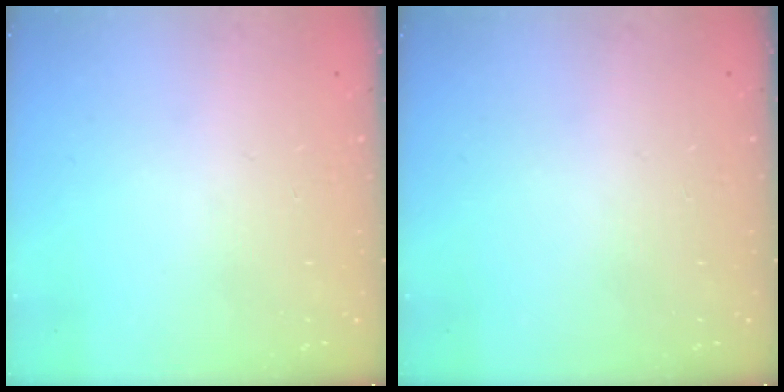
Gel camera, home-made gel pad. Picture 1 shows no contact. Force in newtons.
{"total": 0.0}